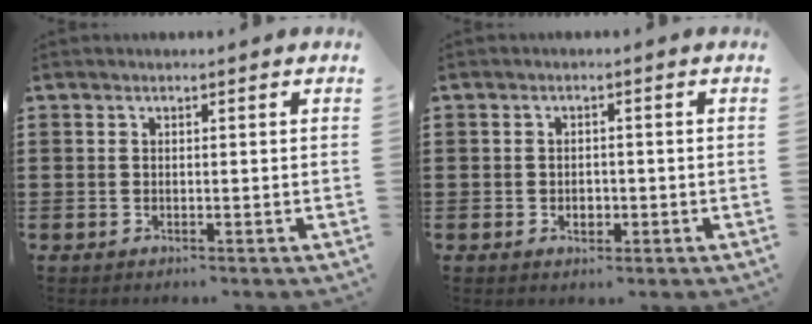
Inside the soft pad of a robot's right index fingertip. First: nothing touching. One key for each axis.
{"total": 1.6, "fx": -0.5, "fy": 1.2, "fz": 0.9, "tx": -0.011, "ty": 0.001, "tz": -0.012}